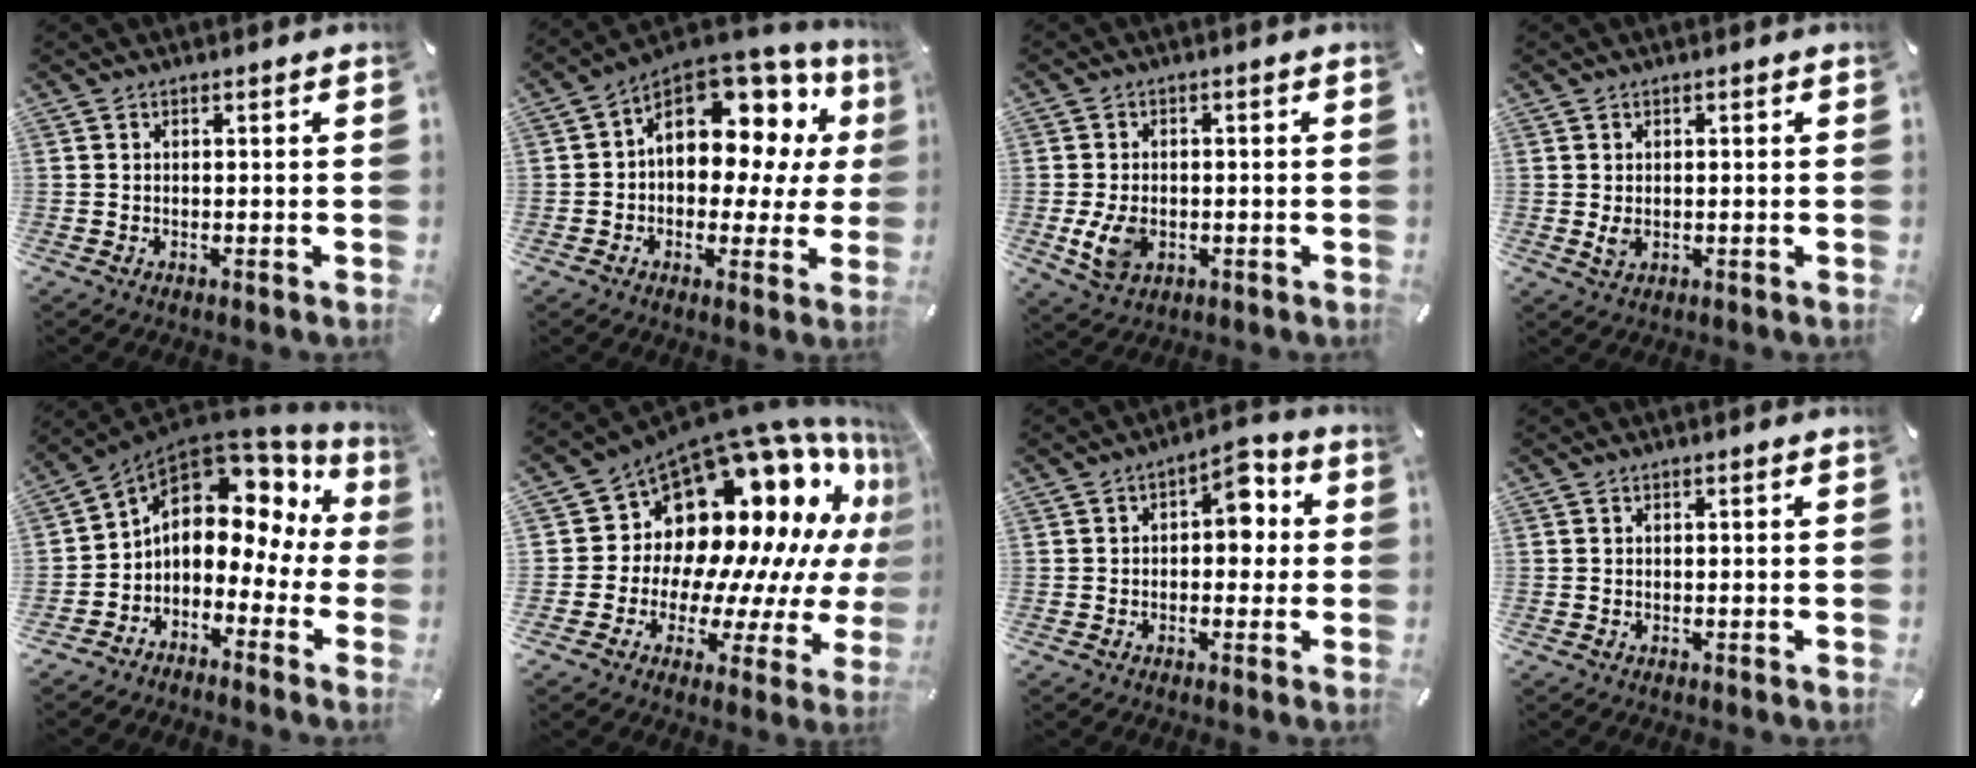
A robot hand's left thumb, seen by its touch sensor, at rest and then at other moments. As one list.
[{"total": 13.5, "force": [5.6, 9.0, 8.4], "torque": [-0.117, -0.046, 0.098]}, {"total": 6.1, "force": [-1.4, 4.3, 4.1], "torque": [-0.093, -0.004, -0.027]}, {"total": 2.0, "force": [0.0, 1.5, 1.3], "torque": [-0.024, -0.003, -0.004]}, {"total": 9.2, "force": [2.7, 6.6, 5.7], "torque": [-0.106, -0.034, 0.042]}, {"total": 19.1, "force": [10.8, 12.5, 9.5], "torque": [-0.126, -0.140, 0.217]}, {"total": 7.2, "force": [1.0, 4.4, 5.6], "torque": [-0.060, -0.003, 0.007]}, {"total": 0.0}]